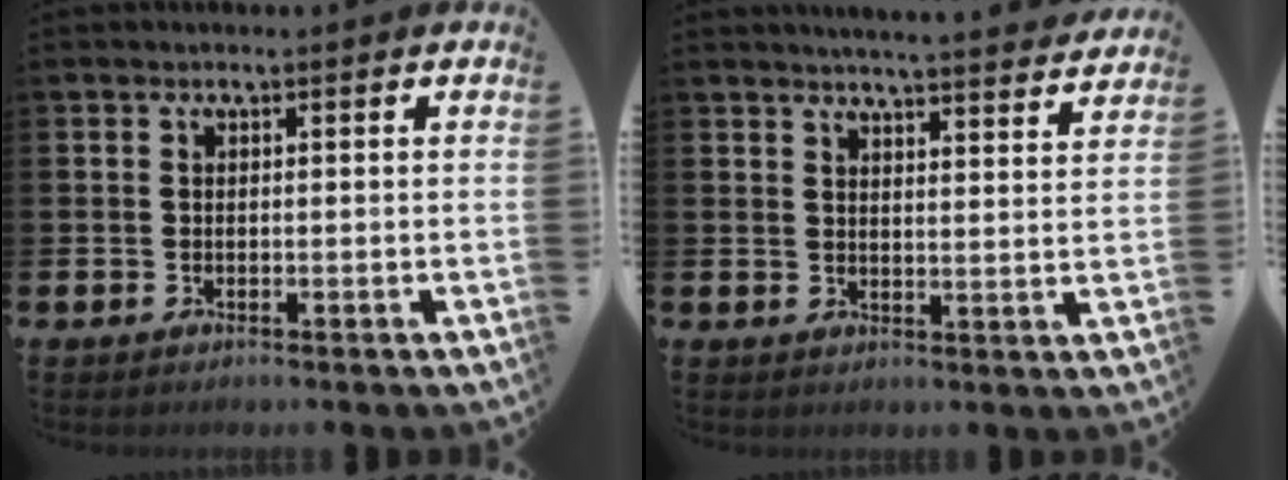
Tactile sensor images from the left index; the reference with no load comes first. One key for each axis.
{"total": 4.8, "fx": 4.7, "fy": -0.6, "fz": 0.6, "tx": -0.013, "ty": -0.034, "tz": 0.080}